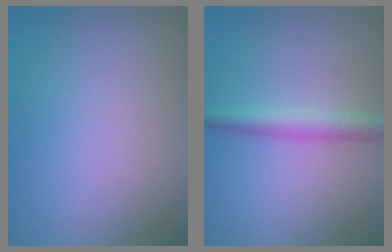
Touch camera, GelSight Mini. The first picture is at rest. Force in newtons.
{"total": 2.8, "press": 2.8, "slide": 0.0}